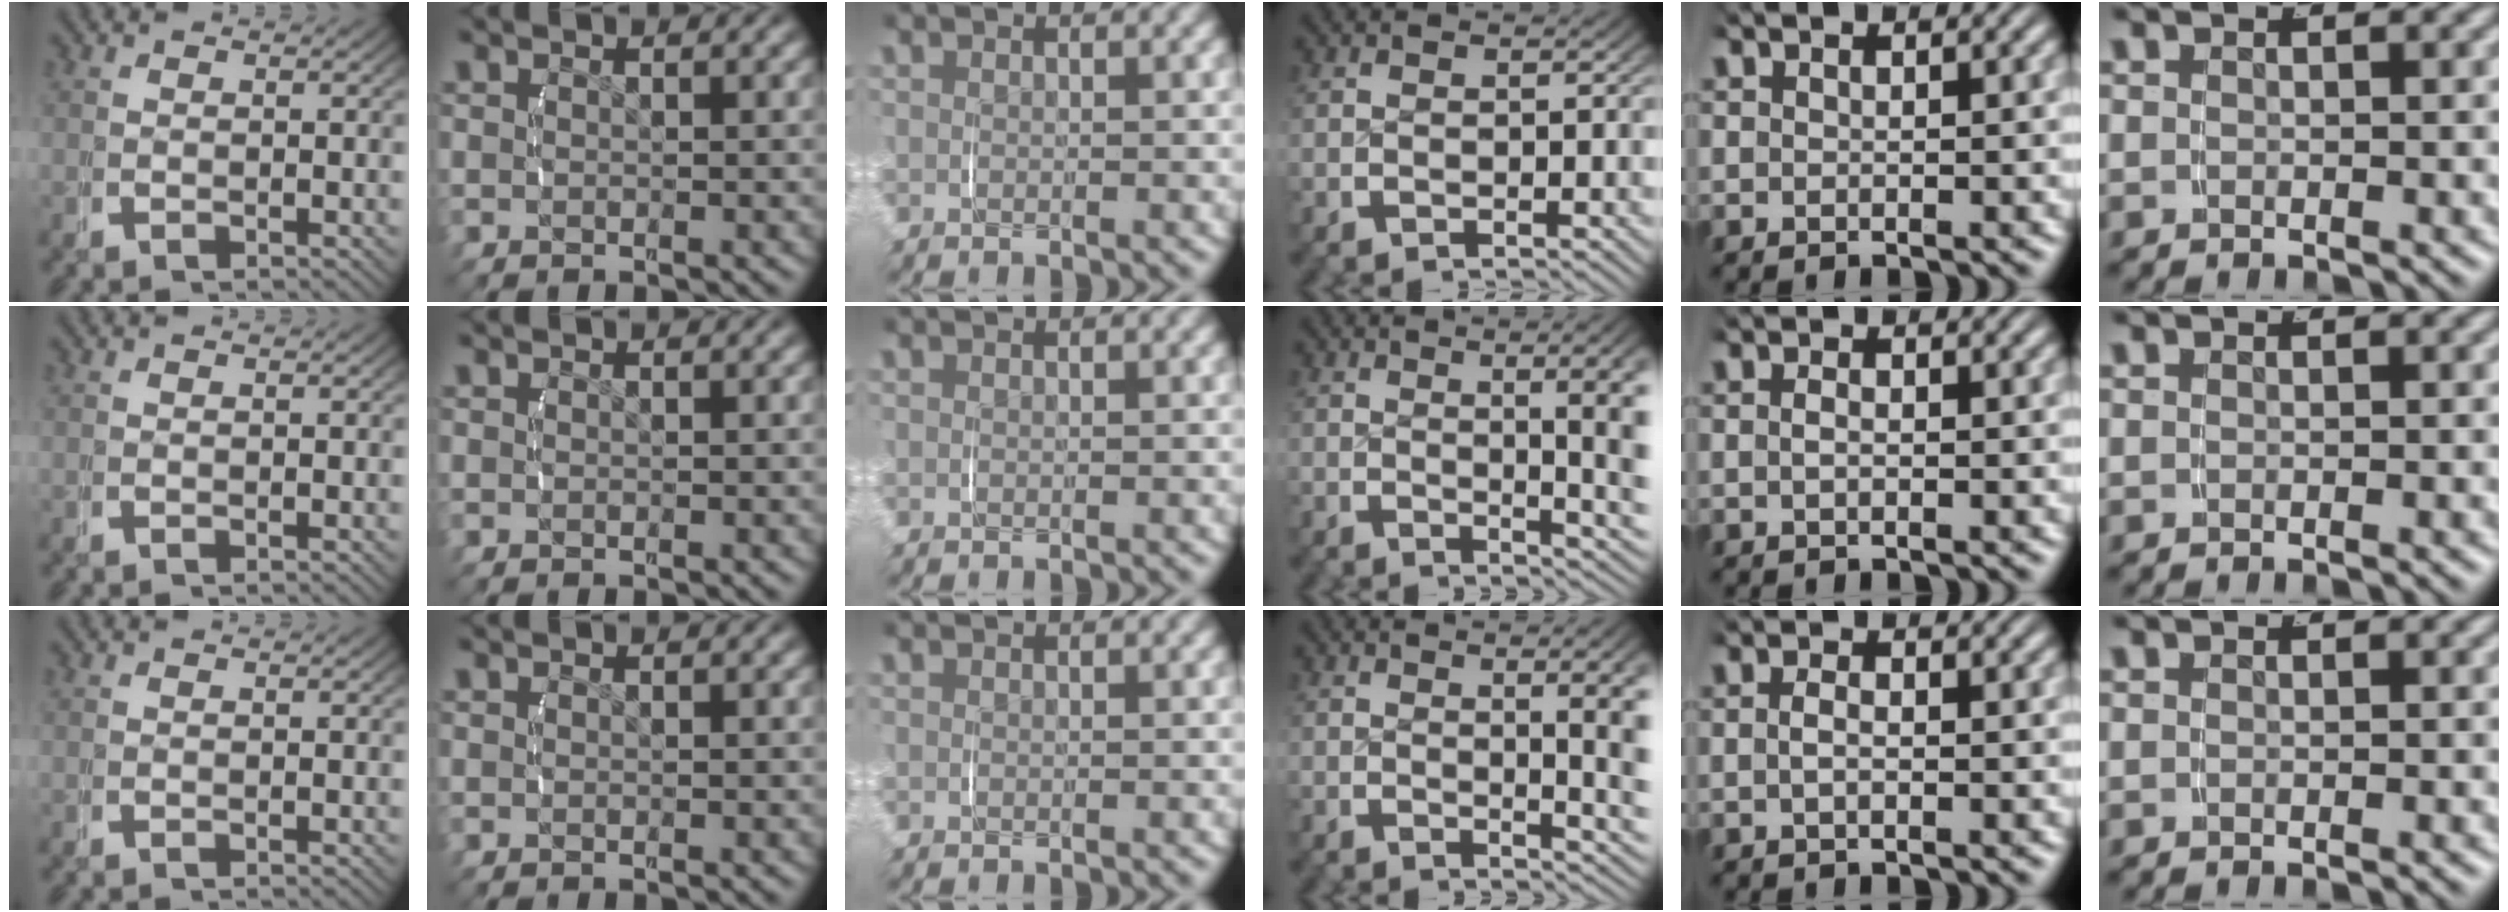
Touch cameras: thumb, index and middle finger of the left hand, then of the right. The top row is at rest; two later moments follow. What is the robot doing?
{"motion": "lift_and_place", "object": "jewelry box"}